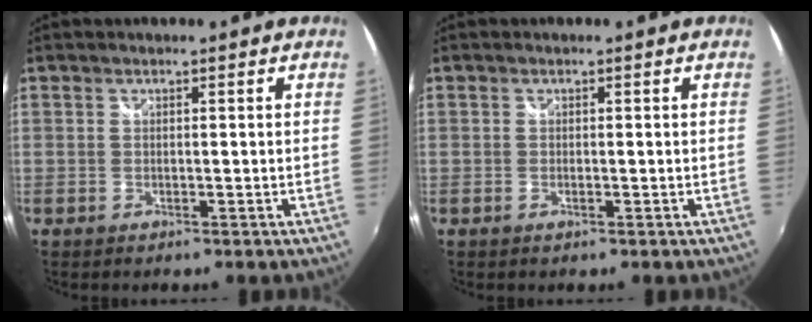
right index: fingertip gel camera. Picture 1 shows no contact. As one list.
[{"total": 0.0}]